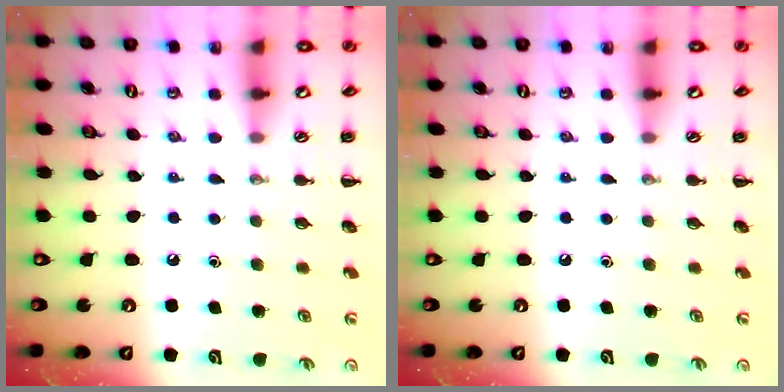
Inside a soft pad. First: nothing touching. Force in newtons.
{"total": 0.0}